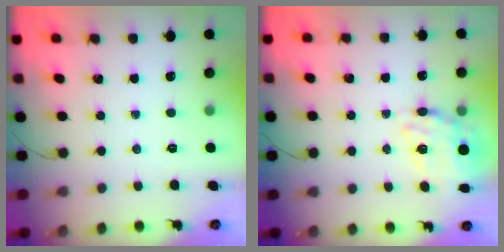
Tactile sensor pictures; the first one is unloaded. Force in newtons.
{"total": 14.9, "press": 14.5, "slide": 3.4}